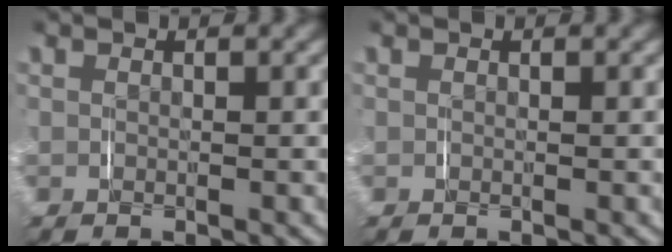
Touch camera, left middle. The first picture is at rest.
{"total": 0.0}